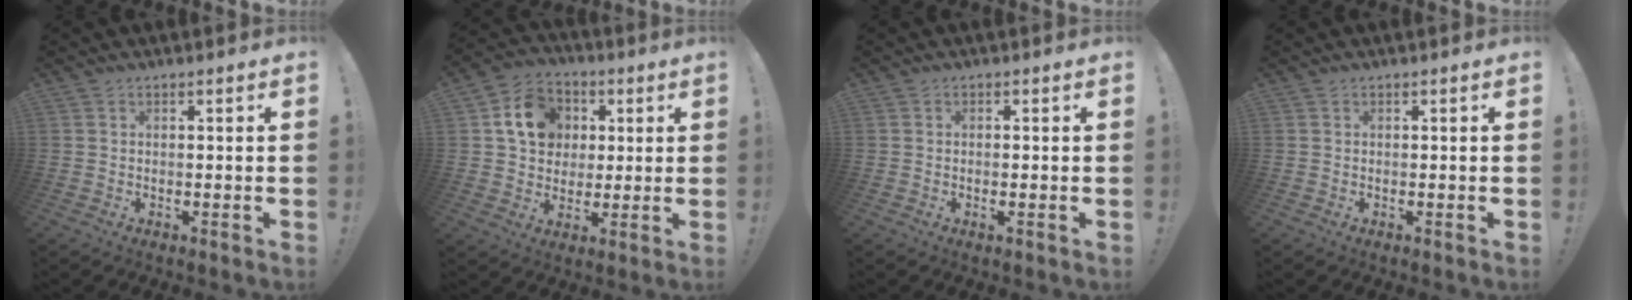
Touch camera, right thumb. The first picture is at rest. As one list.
[{"total": 13.8, "force": [3.9, 11.5, 6.6], "torque": [-0.089, 0.001, 0.081]}, {"total": 1.1, "force": [-0.2, -0.1, 1.1], "torque": [-0.020, -0.001, -0.005]}, {"total": 0.0}]